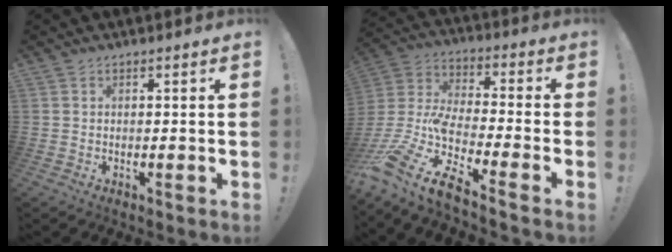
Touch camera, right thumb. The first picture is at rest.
{"total": 12.8, "force": [-8.3, 4.4, 8.6], "torque": [-0.192, 0.018, -0.148]}